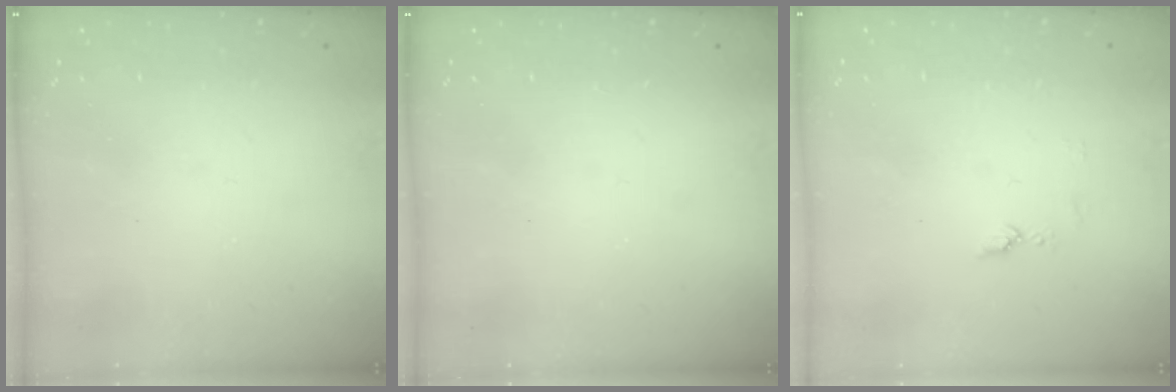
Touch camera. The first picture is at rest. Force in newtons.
{"total": 0.0}
{"total": 5.1, "press": 5.0, "slide": 0.6}